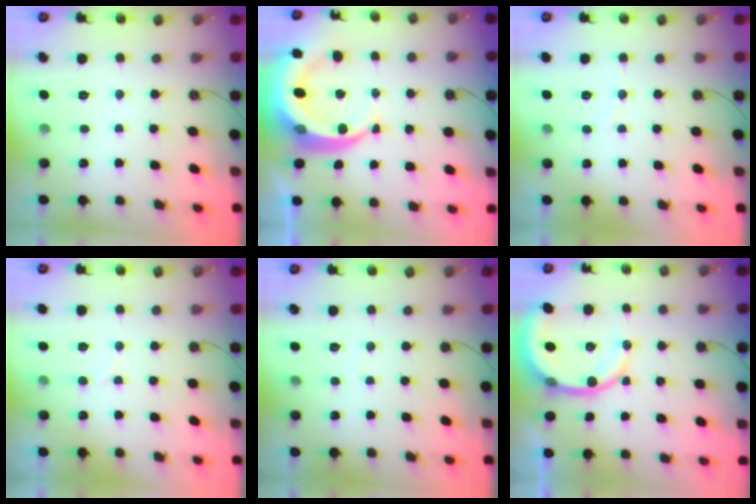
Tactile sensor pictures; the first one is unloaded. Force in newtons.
{"total": 11.0, "press": 10.9, "slide": 1.3}
{"total": 2.5, "press": 2.5, "slide": 0.2}
{"total": 7.1, "press": 7.0, "slide": 1.3}
{"total": 2.0, "press": 2.0, "slide": 0.1}
{"total": 11.0, "press": 10.9, "slide": 1.4}